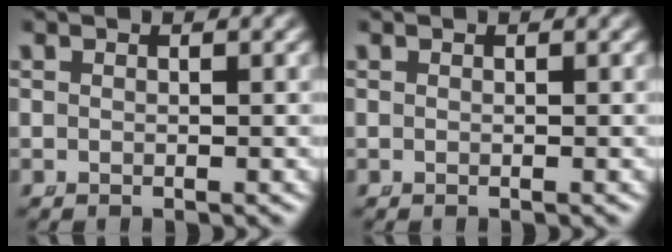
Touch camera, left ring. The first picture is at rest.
{"total": 0.0}